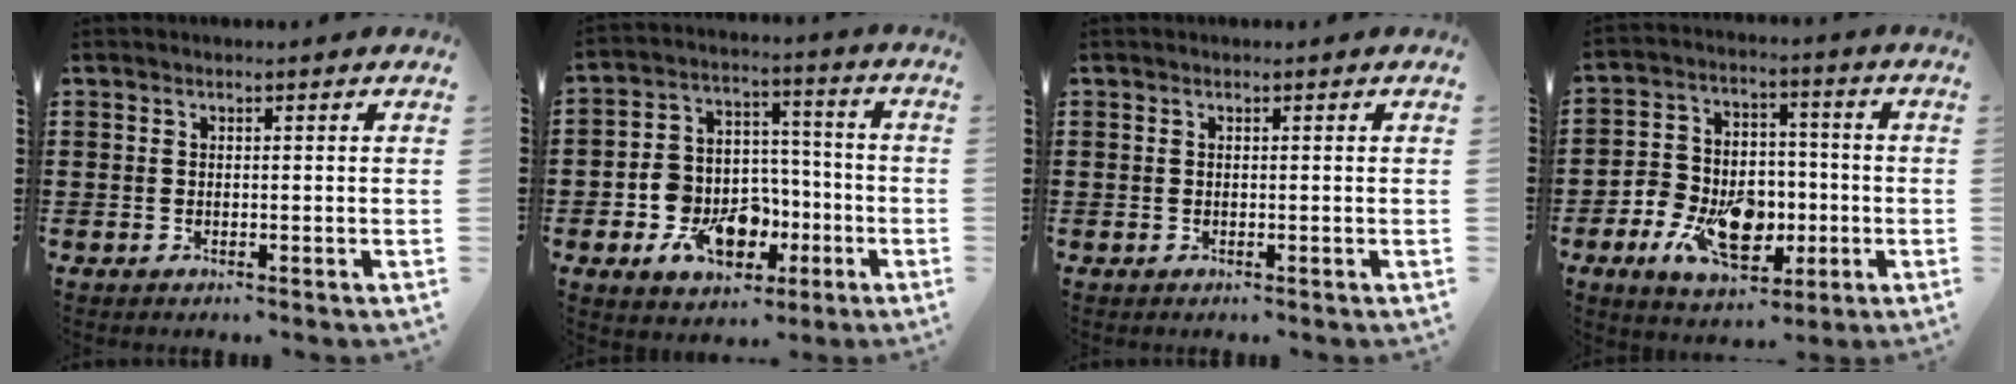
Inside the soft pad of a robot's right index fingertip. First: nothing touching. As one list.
[{"total": 11.0, "force": [-3.7, 8.6, 5.6], "torque": [-0.123, 0.025, -0.058]}, {"total": 0.0}, {"total": 11.4, "force": [-3.7, 8.0, 7.3], "torque": [-0.141, 0.014, -0.062]}]